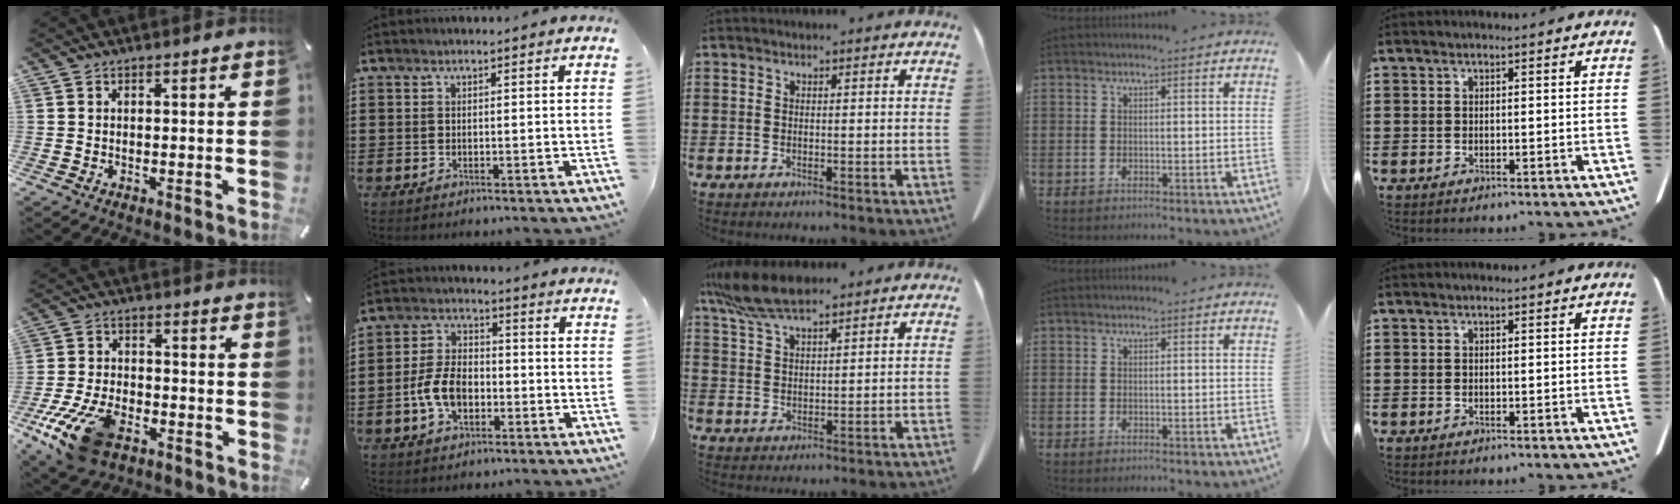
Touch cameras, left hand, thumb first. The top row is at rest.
{"thumb": {"total": 15.4, "force": [-8.6, 8.1, 9.9], "torque": [-0.197, 0.040, -0.147]}, "index": {"total": 7.5, "force": [-2.3, 4.6, 5.4], "torque": [-0.128, 0.005, -0.049]}, "middle": {"total": 7.9, "force": [6.2, 1.9, 4.5], "torque": [-0.113, -0.011, 0.115]}}